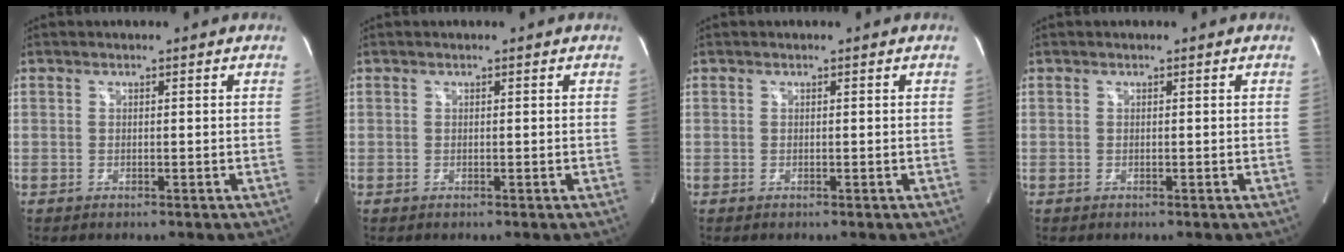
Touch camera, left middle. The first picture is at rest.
{"total": 0.0}
{"total": 0.0}
{"total": 0.0}